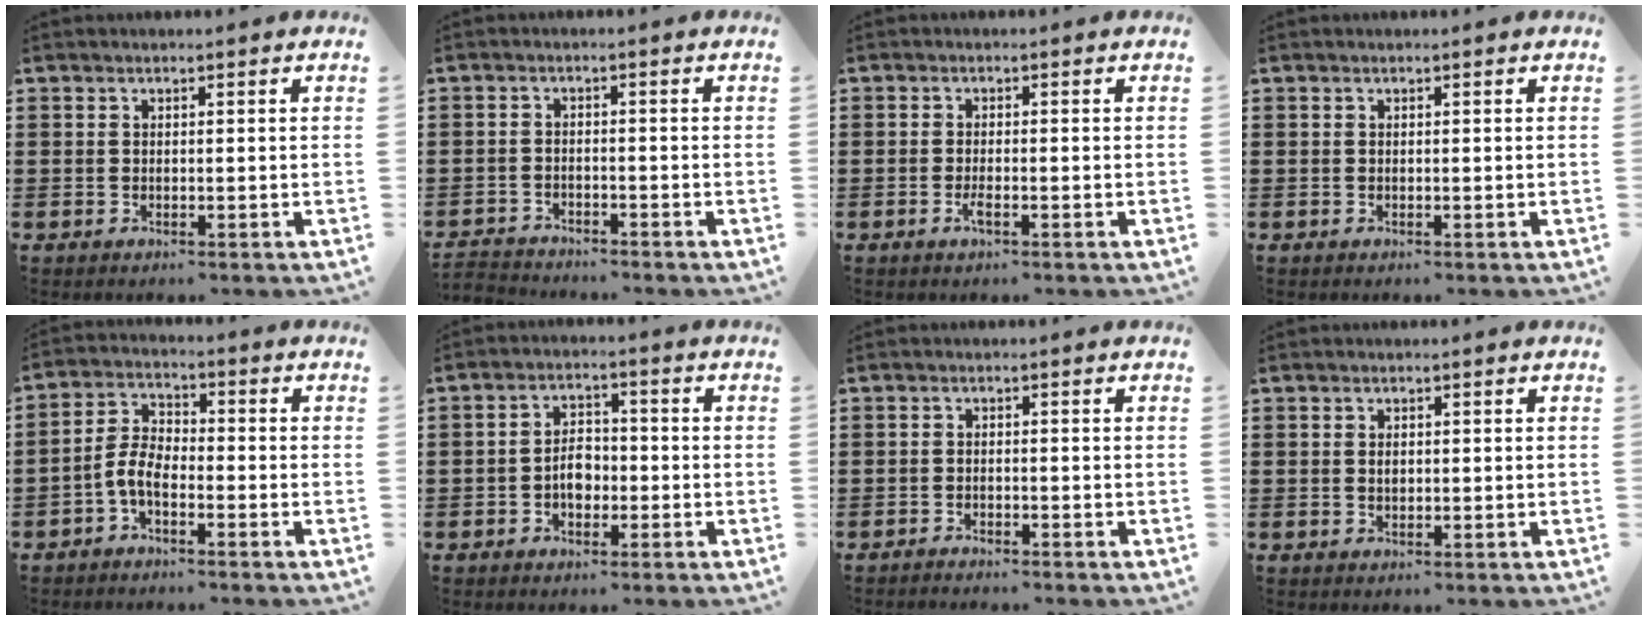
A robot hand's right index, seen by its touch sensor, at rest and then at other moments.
{"total": 2.0, "force": [-2.0, 0.1, -0.4], "torque": [0.001, 0.002, -0.044]}
{"total": 1.8, "force": [-0.9, 0.3, 1.5], "torque": [-0.036, -0.005, -0.017]}
{"total": 0.0}
{"total": 4.8, "force": [-2.4, 2.2, 3.5], "torque": [-0.090, 0.004, -0.055]}
{"total": 4.0, "force": [-1.2, 2.6, 2.8], "torque": [-0.047, 0.004, -0.024]}
{"total": 1.0, "force": [-1.0, -0.1, -0.2], "torque": [0.002, 0.005, -0.021]}
{"total": 1.1, "force": [0.1, 0.6, 0.9], "torque": [-0.019, 0.003, 0.002]}